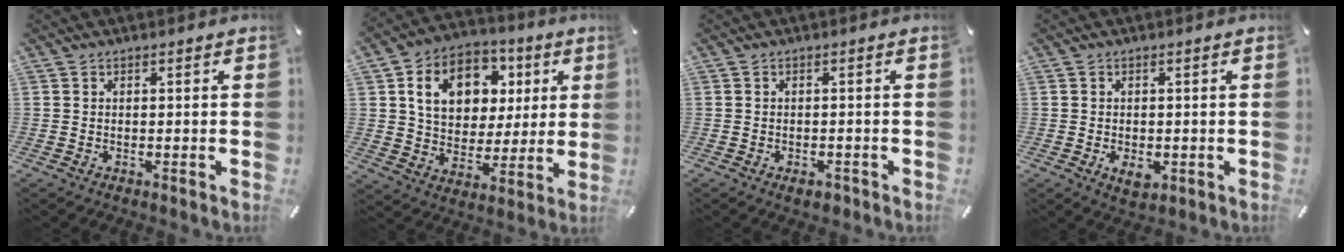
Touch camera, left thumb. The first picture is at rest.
{"total": 13.9, "force": [4.7, 11.3, 6.6], "torque": [-0.108, -0.006, 0.091]}
{"total": 2.1, "force": [-1.3, 1.1, 1.3], "torque": [-0.021, 0.004, -0.022]}
{"total": 3.5, "force": [-0.9, 2.2, 2.5], "torque": [-0.048, -0.004, -0.020]}